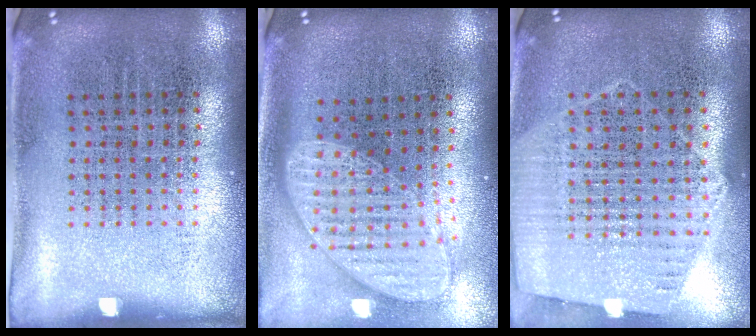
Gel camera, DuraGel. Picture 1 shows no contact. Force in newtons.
{"total": 2.0, "press": 1.5, "slide": 1.2}
{"total": 1.2, "press": 1.1, "slide": 0.3}